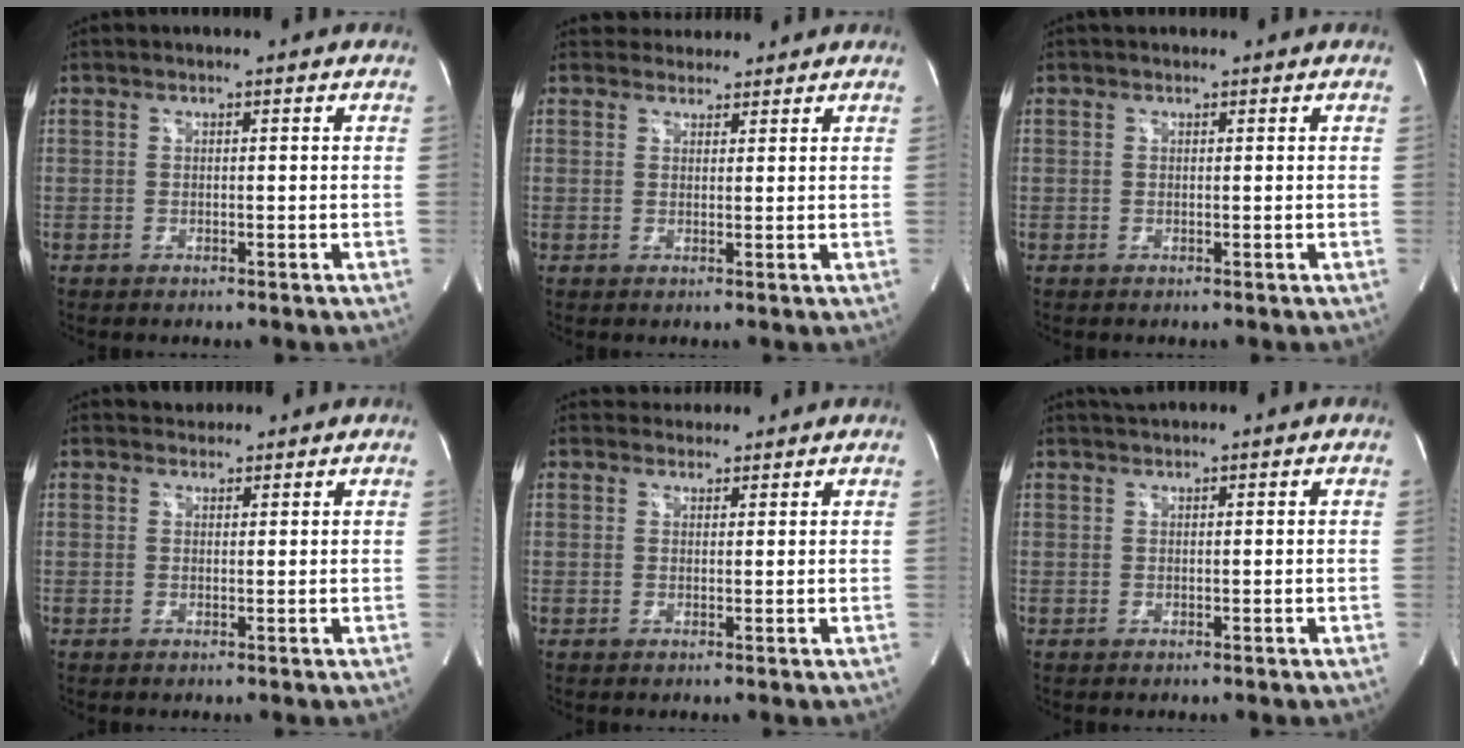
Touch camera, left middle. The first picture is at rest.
{"total": 3.3, "force": [3.0, 1.2, -0.2], "torque": [0.005, 0.018, 0.045]}
{"total": 0.8, "force": [0.7, 0.4, 0.1], "torque": [-0.009, 0.018, 0.013]}
{"total": 2.0, "force": [1.7, 0.9, -0.2], "torque": [0.005, 0.012, 0.025]}
{"total": 2.6, "force": [2.4, 1.0, -0.2], "torque": [0.004, 0.016, 0.036]}
{"total": 1.5, "force": [1.4, -0.2, 0.3], "torque": [-0.006, 0.016, 0.031]}